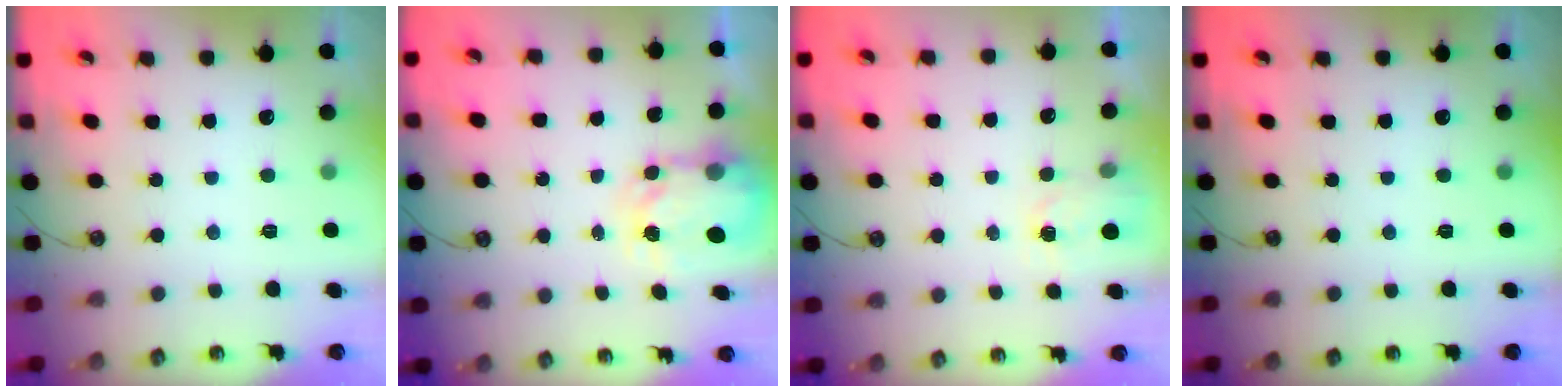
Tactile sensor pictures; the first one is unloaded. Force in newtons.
{"total": 4.7, "press": 4.7, "slide": 0.3}
{"total": 1.9, "press": 1.9, "slide": 0.3}
{"total": 0.0}